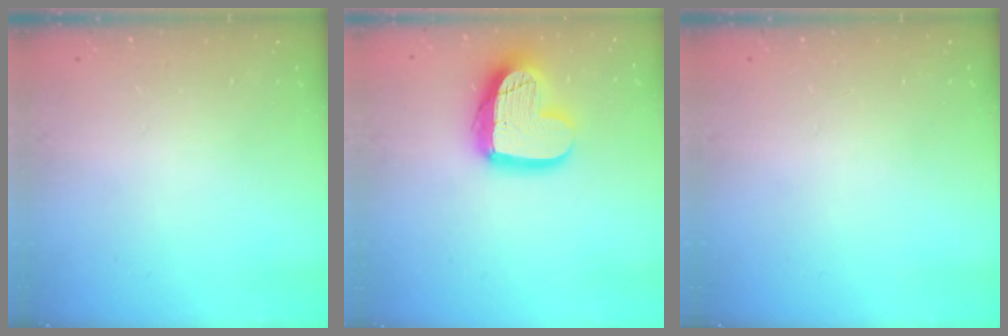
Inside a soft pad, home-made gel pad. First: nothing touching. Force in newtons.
{"total": 17.4, "press": 17.4, "slide": 1.6}
{"total": 0.0}